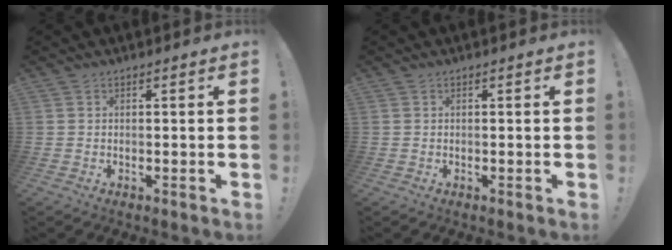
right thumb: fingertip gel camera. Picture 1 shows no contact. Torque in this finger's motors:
{"motor_torque": [-0.16, 0.14, -0.14, 0.08, 0.01]}